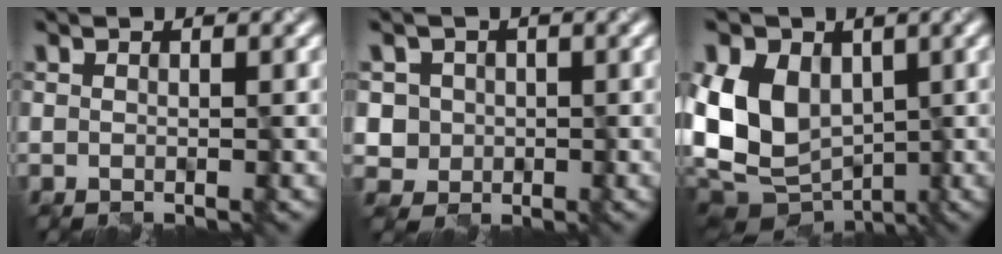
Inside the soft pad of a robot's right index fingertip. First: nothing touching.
{"total": 4.1, "force": [0.0, 3.8, 1.6], "torque": [-0.025, 0.011, -0.014]}
{"total": 10.6, "force": [-0.4, 7.8, 7.1], "torque": [-0.134, 0.018, -0.011]}